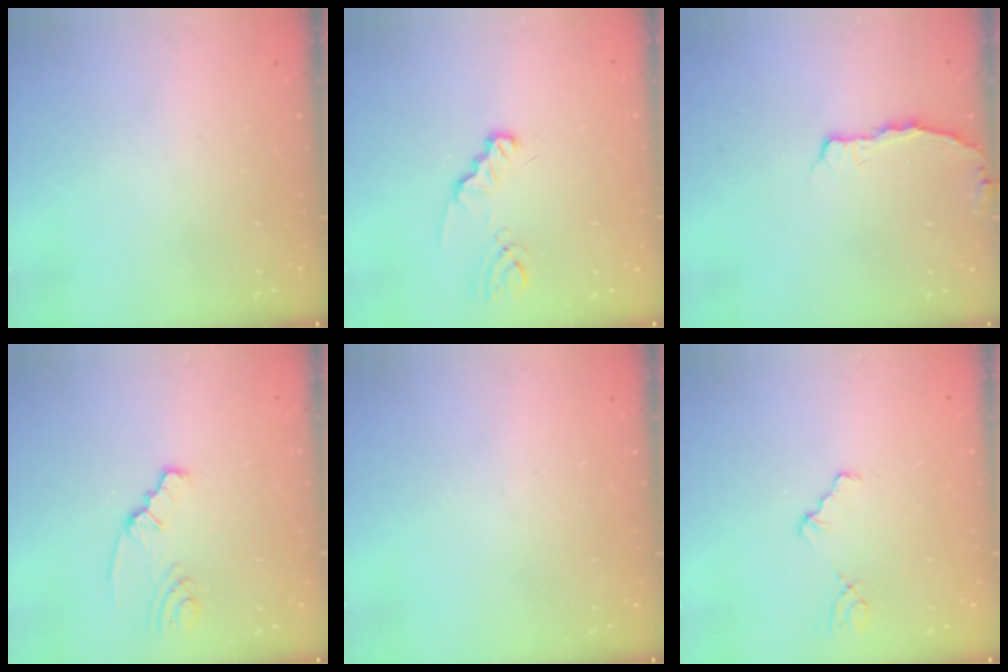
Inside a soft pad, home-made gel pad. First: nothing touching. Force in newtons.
{"total": 2.4, "press": 2.4, "slide": 0.3}
{"total": 2.9, "press": 2.9, "slide": 0.5}
{"total": 2.0, "press": 2.0, "slide": 0.1}
{"total": 0.0}
{"total": 1.7, "press": 1.6, "slide": 0.3}